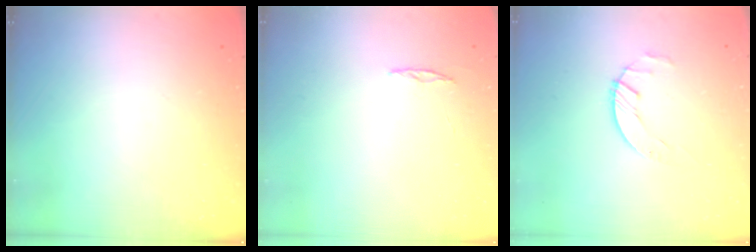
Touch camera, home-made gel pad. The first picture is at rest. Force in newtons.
{"total": 2.0, "press": 2.0, "slide": 0.2}
{"total": 1.7, "press": 1.7, "slide": 0.3}